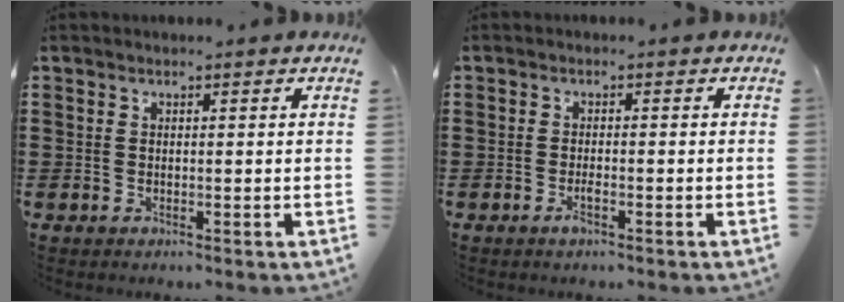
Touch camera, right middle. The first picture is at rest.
{"total": 1.6, "force": [-0.9, 0.2, 1.3], "torque": [-0.025, -0.002, -0.016]}